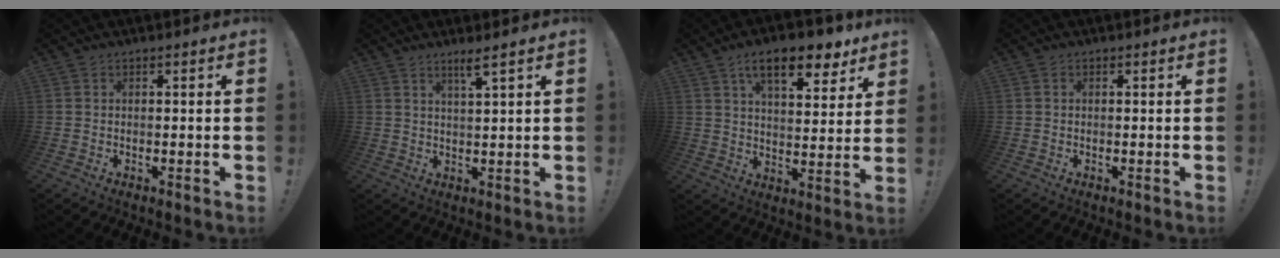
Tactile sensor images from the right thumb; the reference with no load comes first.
{"total": 3.8, "force": [2.8, -0.4, 2.6], "torque": [-0.041, -0.015, 0.042]}
{"total": 14.6, "force": [9.0, 5.4, 10.1], "torque": [-0.143, -0.050, 0.146]}
{"total": 0.0}